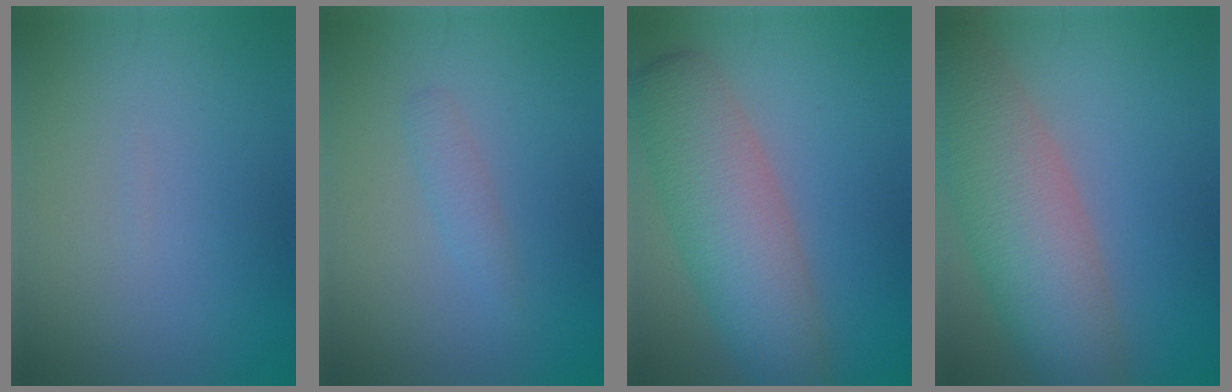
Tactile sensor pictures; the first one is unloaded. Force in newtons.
{"total": 1.4, "press": 1.4, "slide": 0.1}
{"total": 8.1, "press": 8.1, "slide": 0.2}
{"total": 9.6, "press": 9.6, "slide": 0.6}